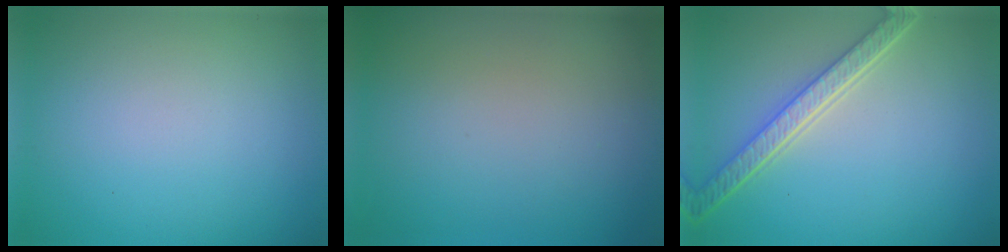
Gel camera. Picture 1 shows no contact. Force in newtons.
{"total": 0.0}
{"total": 4.6, "press": 3.5, "slide": 2.9}